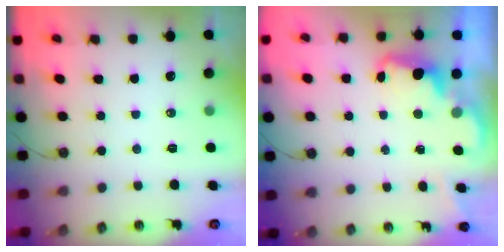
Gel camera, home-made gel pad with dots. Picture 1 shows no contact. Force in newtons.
{"total": 2.3, "press": 2.2, "slide": 0.6}